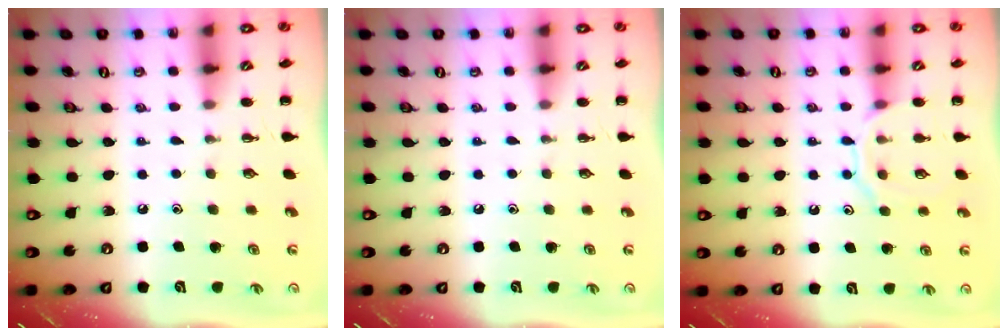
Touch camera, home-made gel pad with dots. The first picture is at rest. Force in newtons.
{"total": 0.0}
{"total": 9.5, "press": 9.5, "slide": 0.6}